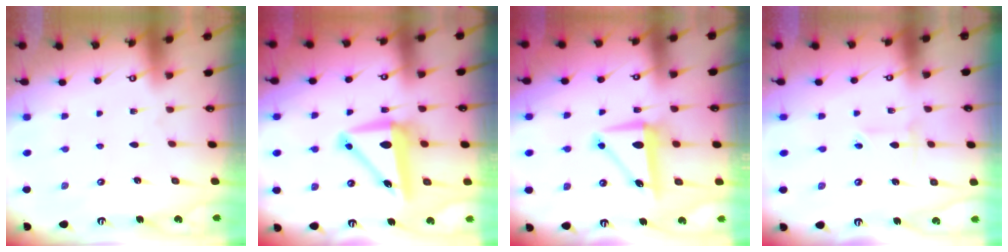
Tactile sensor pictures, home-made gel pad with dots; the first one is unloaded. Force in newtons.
{"total": 9.6, "press": 9.1, "slide": 3.2}
{"total": 8.1, "press": 7.8, "slide": 2.2}
{"total": 2.7, "press": 2.5, "slide": 1.0}